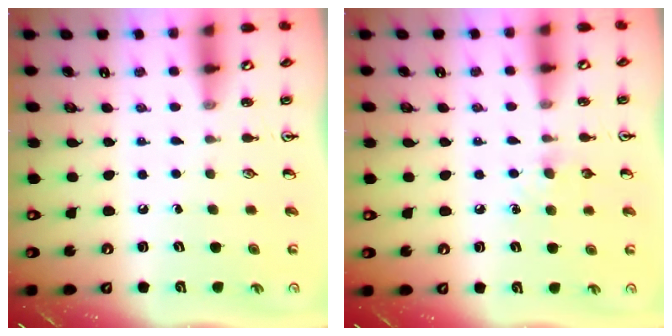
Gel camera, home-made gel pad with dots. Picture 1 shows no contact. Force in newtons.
{"total": 5.3, "press": 5.2, "slide": 0.7}